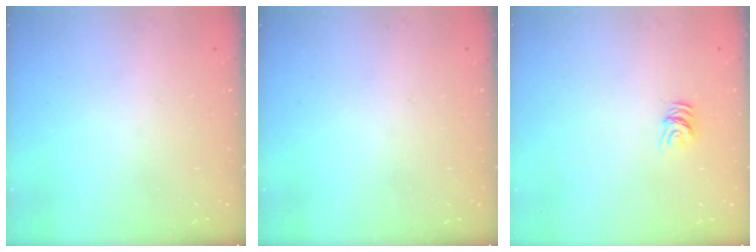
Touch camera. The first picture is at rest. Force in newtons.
{"total": 0.0}
{"total": 6.1, "press": 6.1, "slide": 0.3}